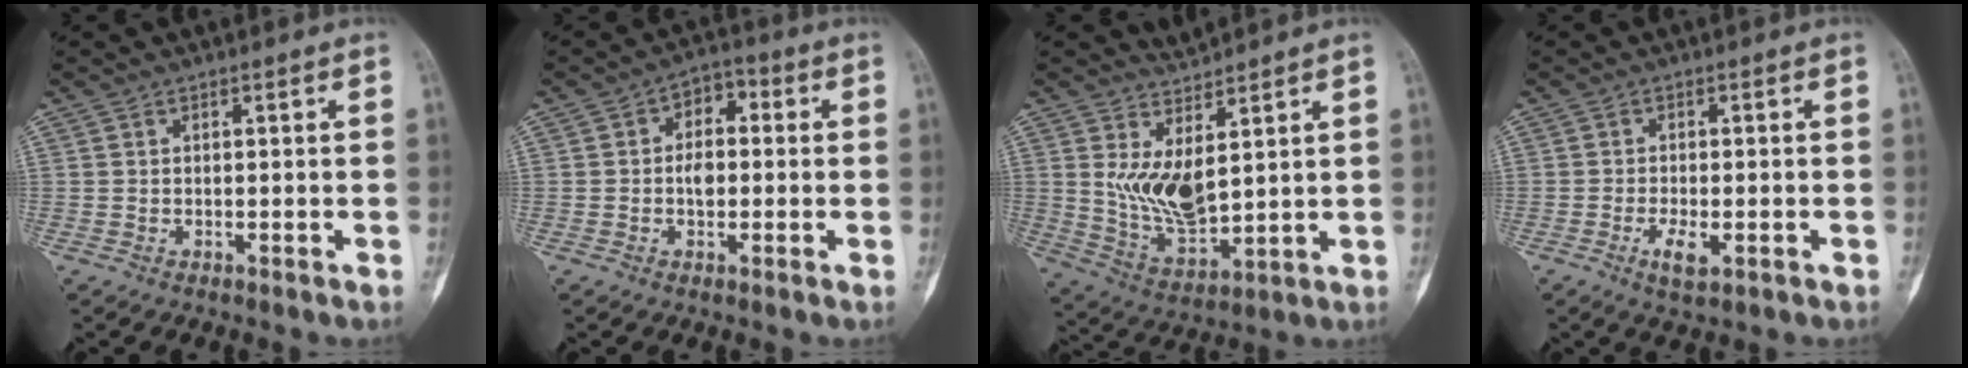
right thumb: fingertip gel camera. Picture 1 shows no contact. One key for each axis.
{"total": 6.2, "fx": 0.0, "fy": 4.3, "fz": 4.5, "tx": -0.055, "ty": 0.020, "tz": -0.012}
{"total": 8.4, "fx": 4.5, "fy": 3.6, "fz": 6.1, "tx": -0.108, "ty": -0.051, "tz": 0.109}
{"total": 4.0, "fx": -1.5, "fy": 1.6, "fz": 3.3, "tx": -0.060, "ty": -0.003, "tz": -0.023}